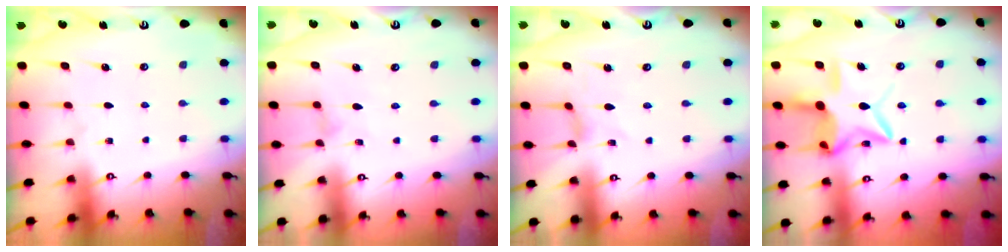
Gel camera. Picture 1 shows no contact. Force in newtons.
{"total": 0.0}
{"total": 0.6, "press": 0.6, "slide": 0.2}
{"total": 12.4, "press": 12.3, "slide": 1.0}